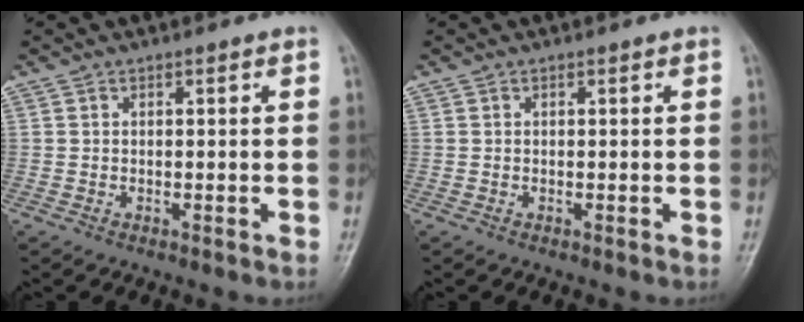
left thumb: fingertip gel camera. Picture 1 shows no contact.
{"total": 0.0}